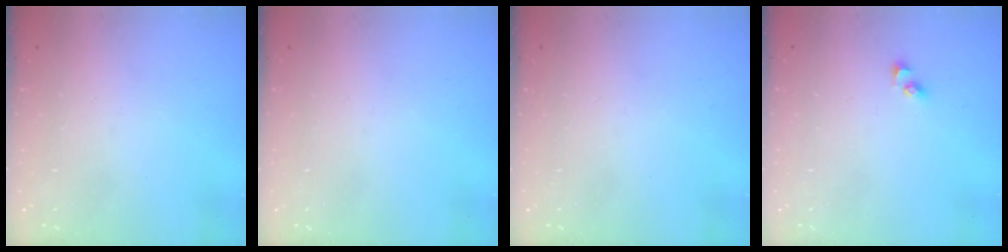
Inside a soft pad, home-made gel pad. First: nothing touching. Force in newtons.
{"total": 0.0}
{"total": 0.0}
{"total": 2.5, "press": 2.5, "slide": 0.3}